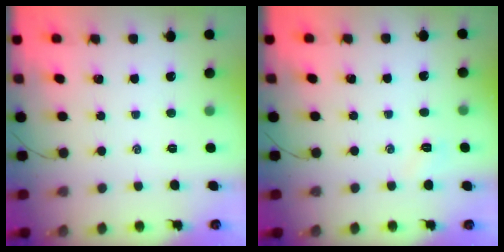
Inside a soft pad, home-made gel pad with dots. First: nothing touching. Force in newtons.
{"total": 2.7, "press": 2.6, "slide": 0.7}